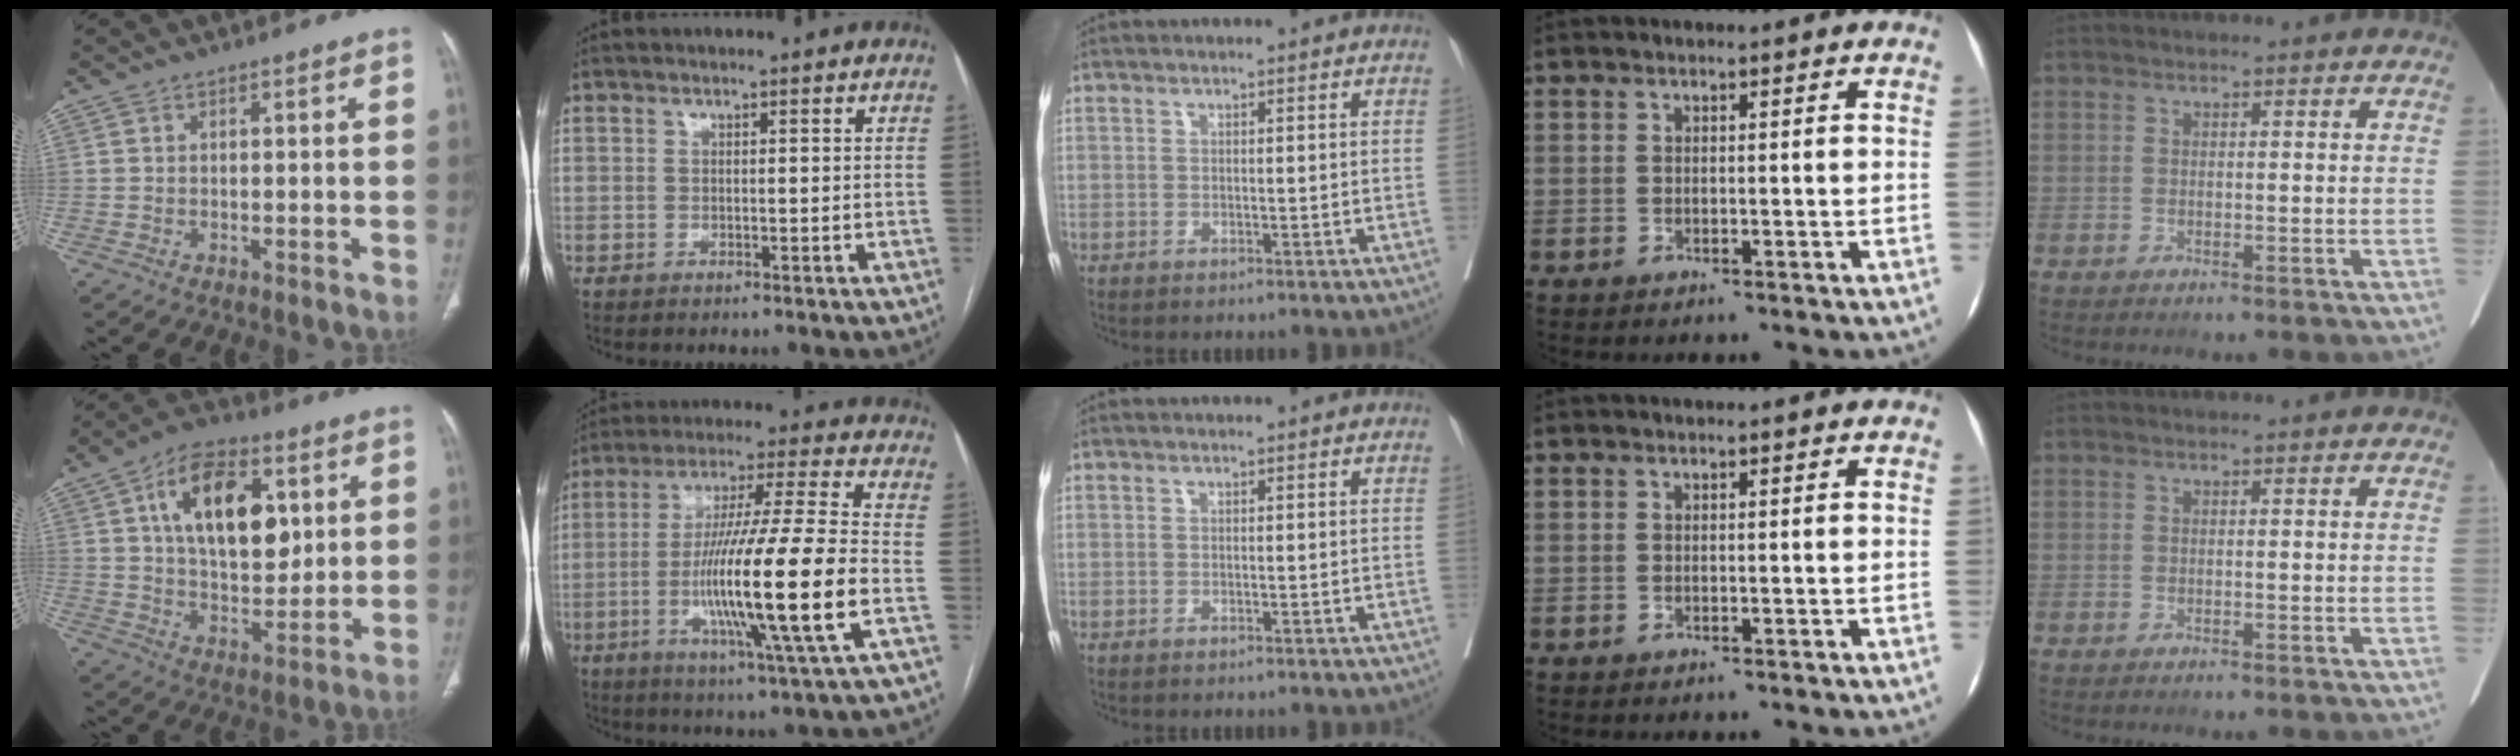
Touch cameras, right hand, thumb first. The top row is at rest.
{"thumb": {"total": 18.7, "force": [5.6, 10.6, 14.3], "torque": [-0.190, -0.018, 0.092]}, "index": {"total": 19.2, "force": [-4.4, -0.8, 18.7], "torque": [-0.345, -0.015, -0.085]}}